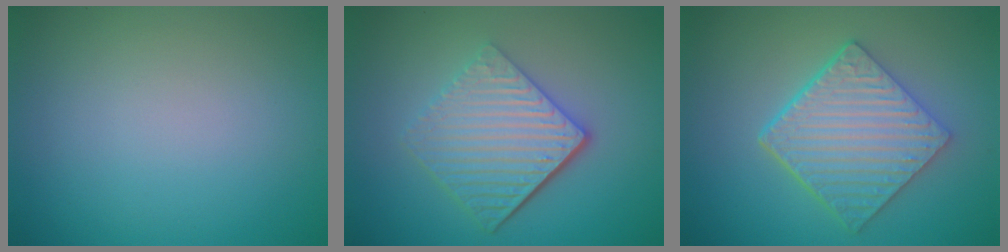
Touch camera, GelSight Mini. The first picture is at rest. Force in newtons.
{"total": 5.8, "press": 4.0, "slide": 4.2}
{"total": 6.1, "press": 4.6, "slide": 4.0}